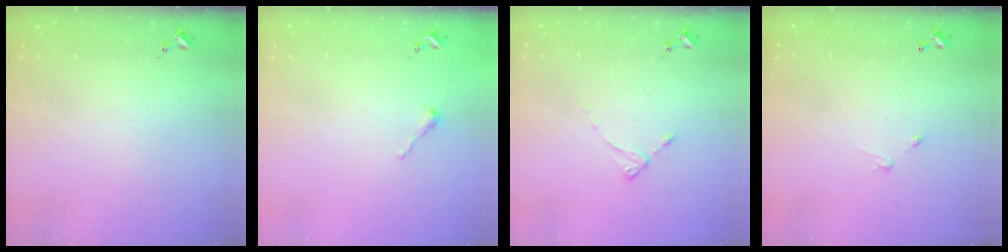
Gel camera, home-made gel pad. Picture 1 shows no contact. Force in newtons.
{"total": 2.5, "press": 2.5, "slide": 0.2}
{"total": 2.5, "press": 2.5, "slide": 0.3}
{"total": 4.5, "press": 4.5, "slide": 0.3}